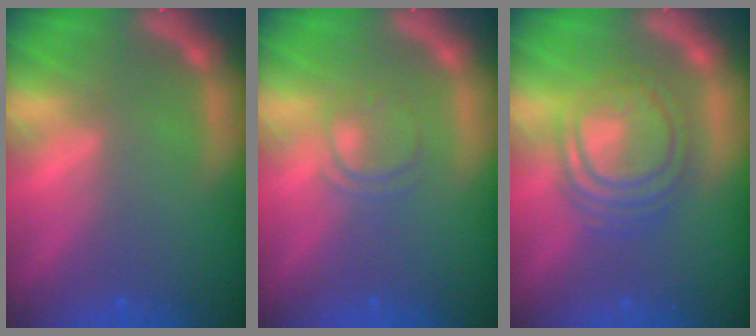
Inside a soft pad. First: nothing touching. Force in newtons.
{"total": 2.4}
{"total": 7.6}